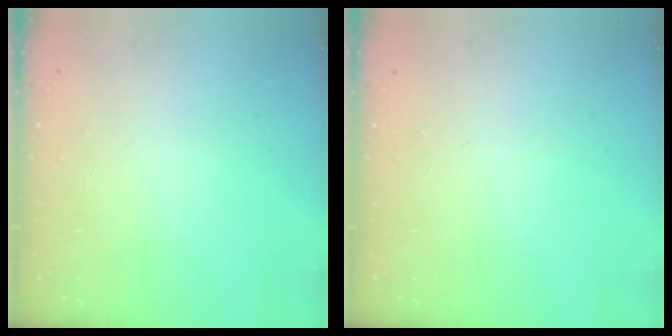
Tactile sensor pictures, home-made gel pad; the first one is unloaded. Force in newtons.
{"total": 0.0}